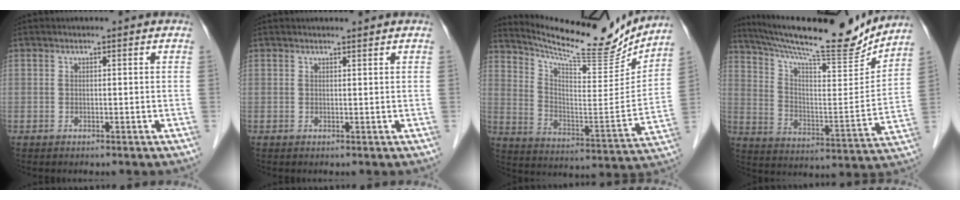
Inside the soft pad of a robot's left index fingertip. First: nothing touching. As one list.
[{"total": 1.0, "force": [0.9, -0.2, 0.2], "torque": [-0.007, 0.000, 0.018]}, {"total": 19.2, "force": [18.0, 2.2, 6.3], "torque": [-0.119, -0.054, 0.270]}, {"total": 20.4, "force": [18.8, 1.4, 7.7], "torque": [-0.141, -0.038, 0.288]}]